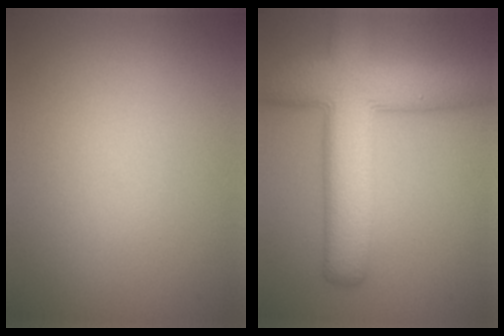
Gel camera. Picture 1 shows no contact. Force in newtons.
{"total": 10.0, "press": 10.0, "slide": 0.5}